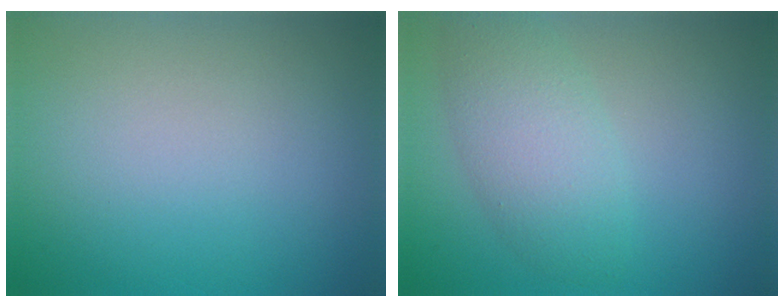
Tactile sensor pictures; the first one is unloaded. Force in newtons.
{"total": 4.1, "press": 4.1, "slide": 0.1}